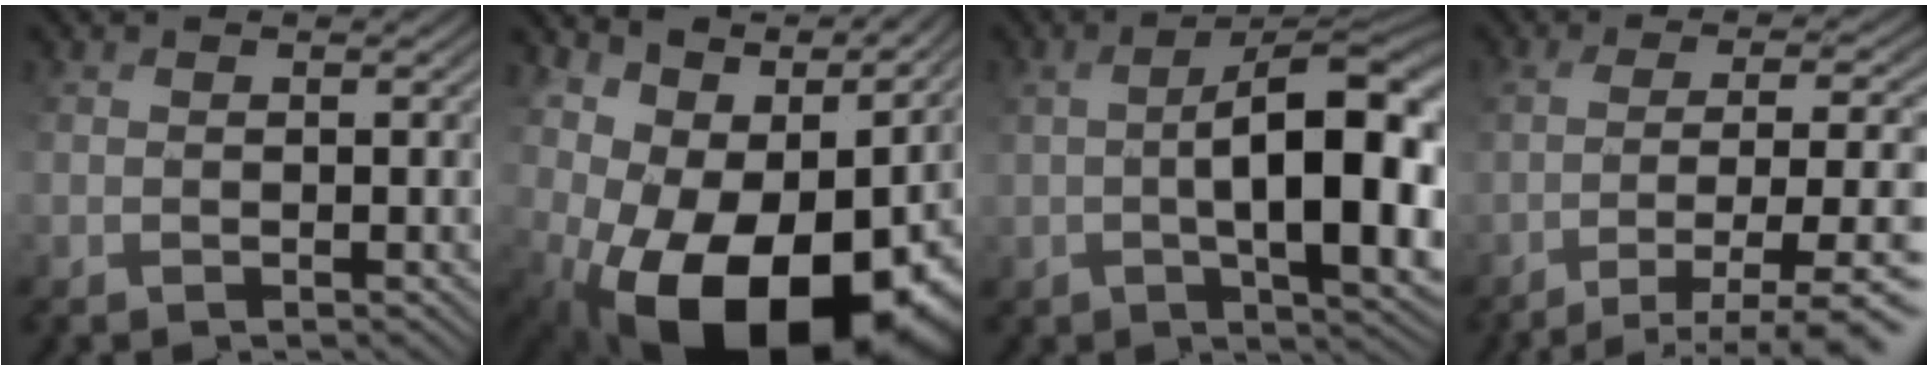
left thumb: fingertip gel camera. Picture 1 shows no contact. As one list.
[{"total": 16.8, "force": [-0.2, 11.4, 12.4], "torque": [-0.164, -0.018, 0.039]}, {"total": 11.9, "force": [-0.8, 4.3, 11.1], "torque": [-0.166, -0.004, 0.007]}, {"total": 8.3, "force": [-3.7, 2.3, 7.1], "torque": [-0.117, 0.002, -0.046]}]